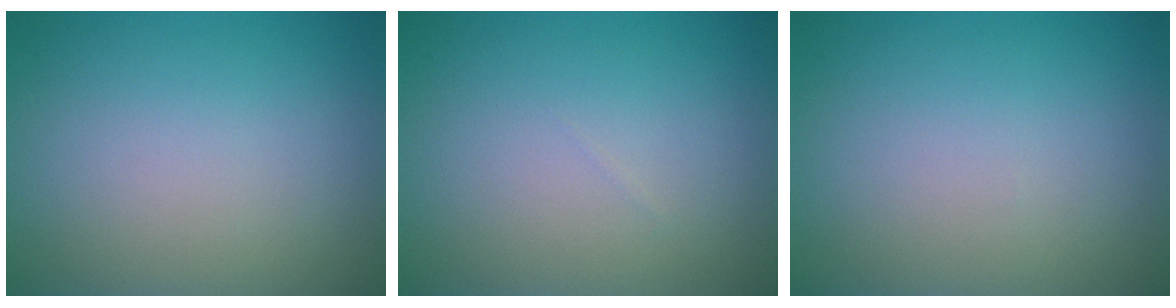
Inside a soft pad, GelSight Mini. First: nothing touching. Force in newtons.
{"total": 0.0}
{"total": 0.0}